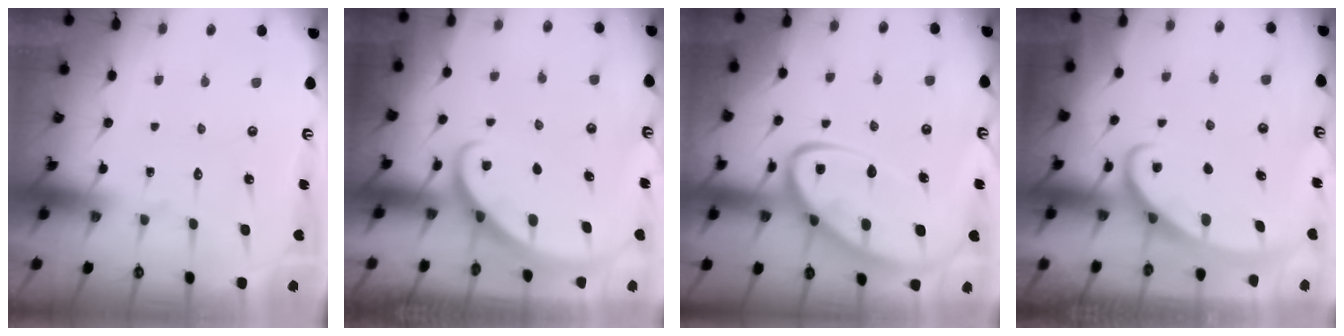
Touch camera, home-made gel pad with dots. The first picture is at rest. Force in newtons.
{"total": 2.9, "press": 2.9, "slide": 0.2}
{"total": 11.2, "press": 11.1, "slide": 0.9}
{"total": 2.8, "press": 2.8, "slide": 0.4}